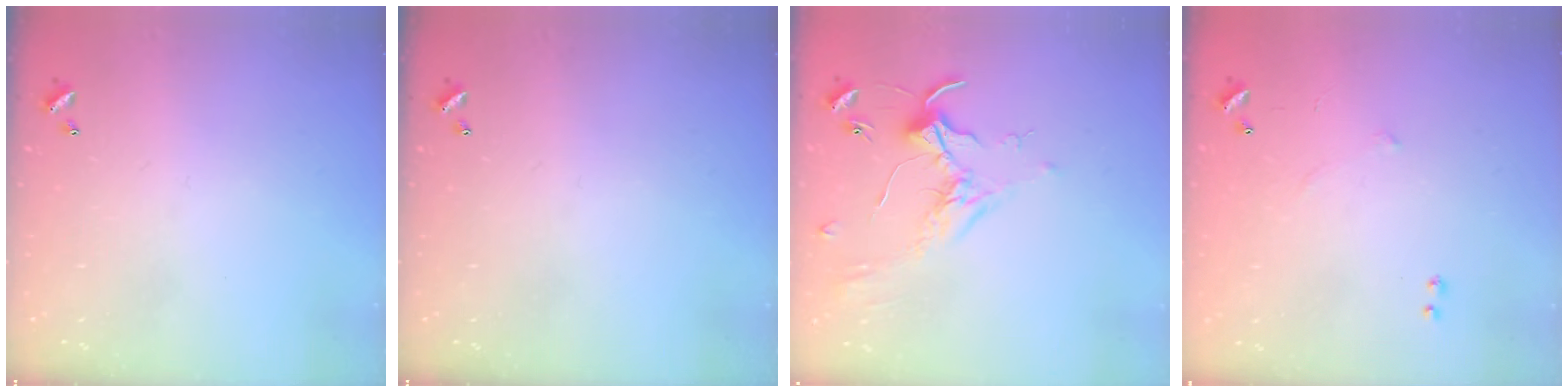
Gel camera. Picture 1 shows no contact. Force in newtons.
{"total": 0.0}
{"total": 1.7, "press": 1.7, "slide": 0.4}
{"total": 5.9, "press": 5.9, "slide": 0.8}